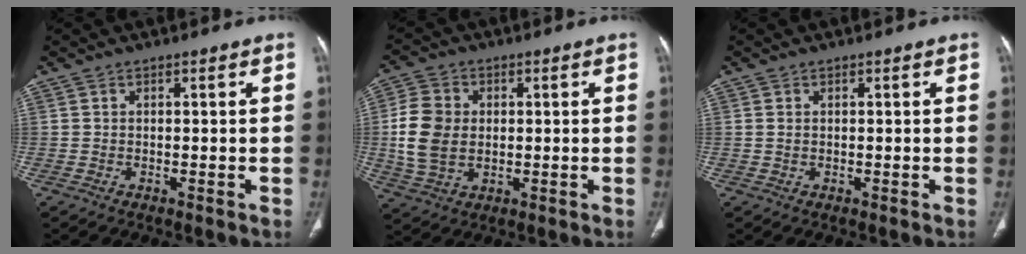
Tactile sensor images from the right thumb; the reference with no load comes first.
{"total": 10.3, "force": [0.3, 7.6, 6.9], "torque": [-0.135, 0.003, 0.007]}
{"total": 0.5, "force": [0.1, 0.3, 0.4], "torque": [-0.010, 0.004, 0.005]}